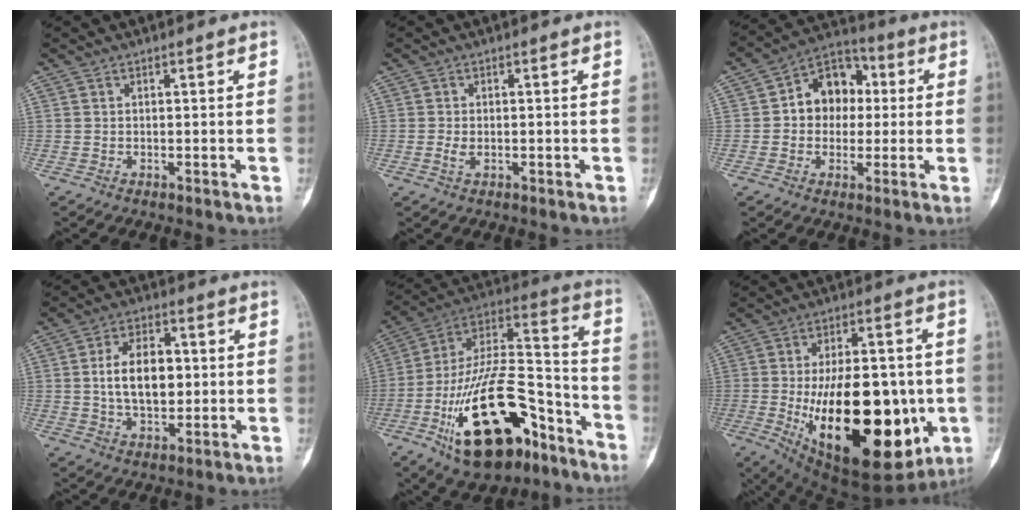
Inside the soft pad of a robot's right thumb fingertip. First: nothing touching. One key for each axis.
{"total": 1.8, "fx": -0.4, "fy": 1.2, "fz": 1.3, "tx": -0.029, "ty": 0.002, "tz": -0.009}
{"total": 11.4, "fx": 1.1, "fy": 8.9, "fz": 7.0, "tx": -0.062, "ty": 0.025, "tz": 0.006}
{"total": 11.4, "fx": 0.7, "fy": 6.9, "fz": 9.0, "tx": -0.133, "ty": 0.002, "tz": 0.015}
{"total": 28.5, "fx": -13.6, "fy": 13.4, "fz": 21.1, "tx": -0.381, "ty": 0.081, "tz": -0.223}
{"total": 29.7, "fx": -5.8, "fy": 14.2, "fz": 25.4, "tx": -0.363, "ty": -0.013, "tz": -0.061}